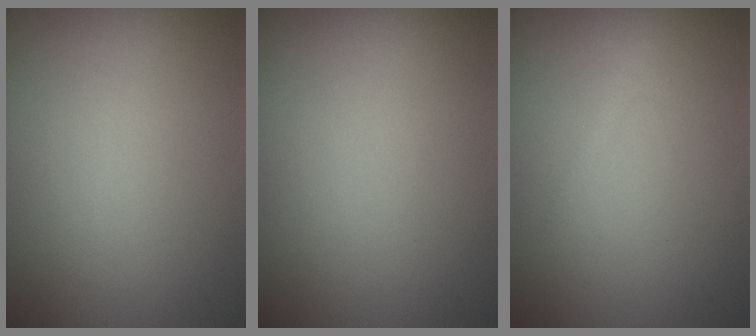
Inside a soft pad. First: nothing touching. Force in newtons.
{"total": 0.0}
{"total": 0.9, "press": 0.9, "slide": 0.0}